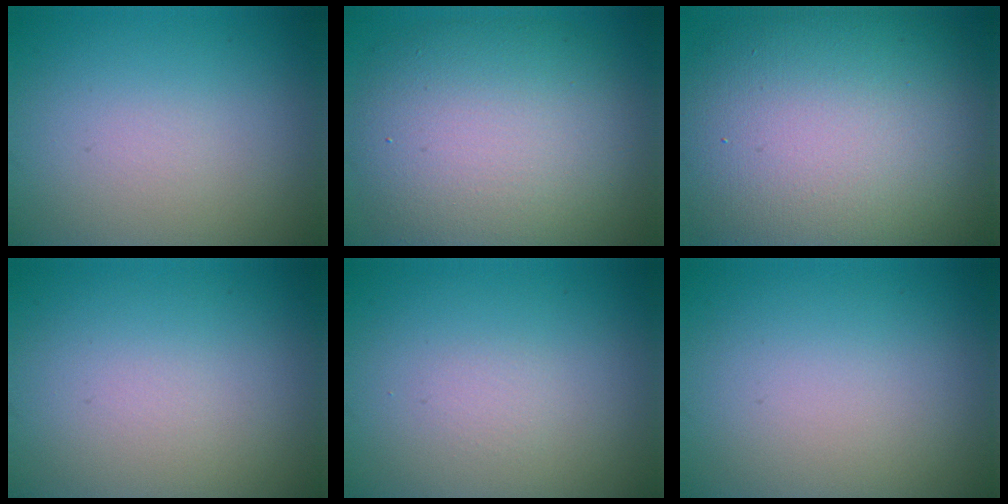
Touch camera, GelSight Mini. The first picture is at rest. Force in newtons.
{"total": 10.7, "press": 10.7, "slide": 0.8}
{"total": 16.8, "press": 16.8, "slide": 0.7}
{"total": 0.0}
{"total": 0.0}
{"total": 0.0}